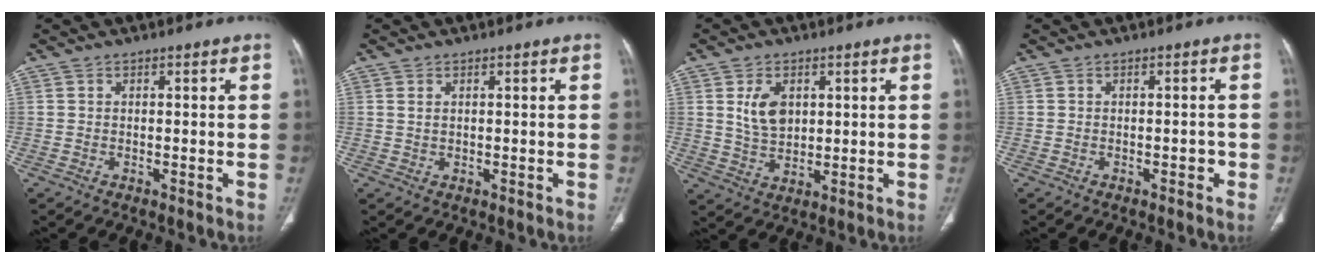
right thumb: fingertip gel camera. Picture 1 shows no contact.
{"total": 1.0, "force": [0.5, 0.5, 0.7], "torque": [-0.015, 0.002, 0.014]}
{"total": 6.6, "force": [2.0, 4.4, 4.6], "torque": [-0.067, -0.012, 0.045]}
{"total": 1.3, "force": [-0.6, 0.7, 0.9], "torque": [-0.005, 0.003, -0.011]}